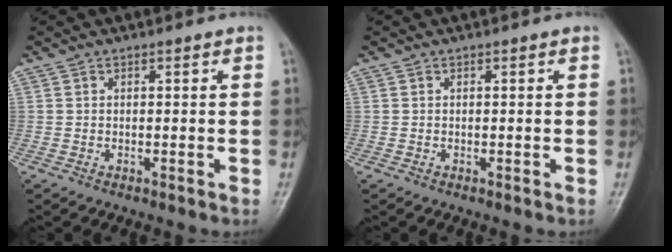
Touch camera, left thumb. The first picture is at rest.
{"total": 0.0}